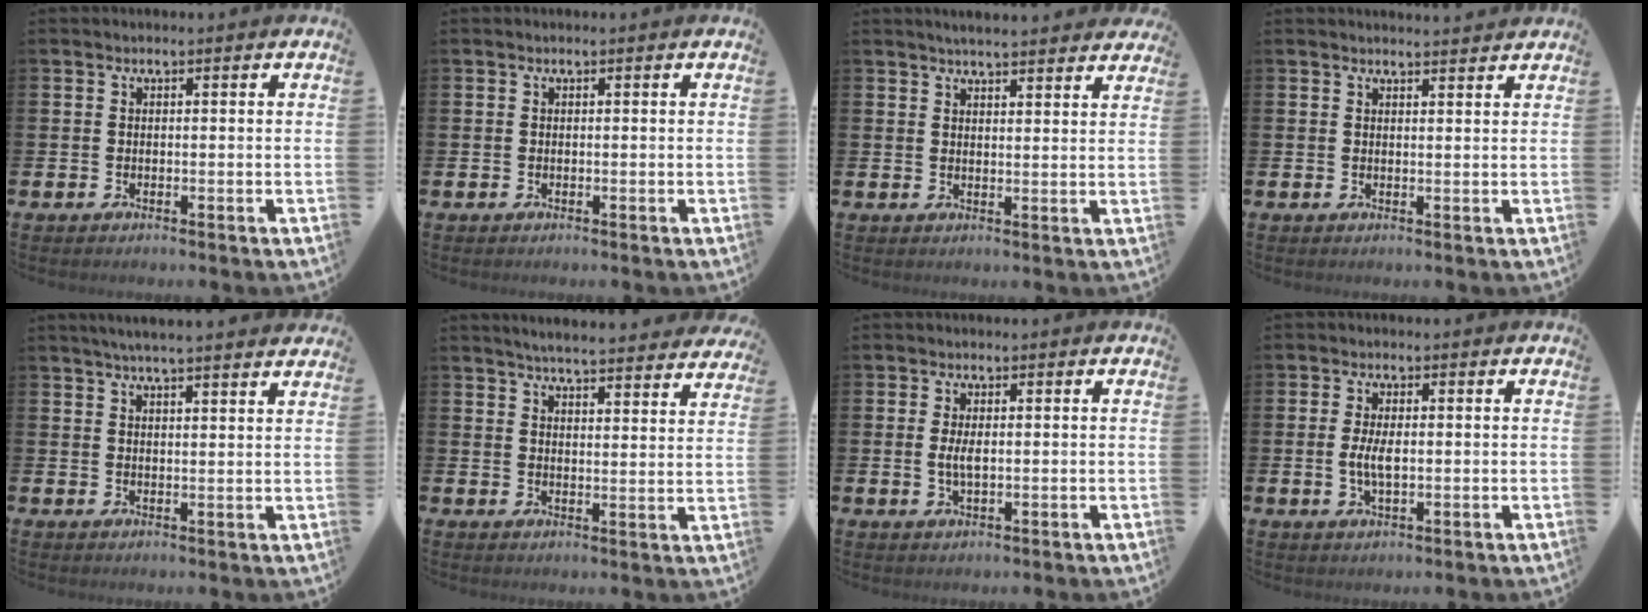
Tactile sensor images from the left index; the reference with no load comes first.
{"total": 0.0}
{"total": 3.7, "force": [3.7, 0.1, 0.6], "torque": [-0.016, -0.017, 0.067]}
{"total": 1.8, "force": [1.8, 0.0, -0.1], "torque": [0.011, -0.012, 0.031]}
{"total": 4.1, "force": [3.9, -0.5, 1.1], "torque": [-0.027, -0.014, 0.070]}
{"total": 5.2, "force": [5.1, 0.1, 0.9], "torque": [-0.022, -0.035, 0.088]}
{"total": 2.6, "force": [0.2, 1.0, 2.3], "torque": [-0.046, 0.003, 0.002]}
{"total": 3.6, "force": [0.0, 1.5, 3.2], "torque": [-0.069, 0.002, -0.004]}